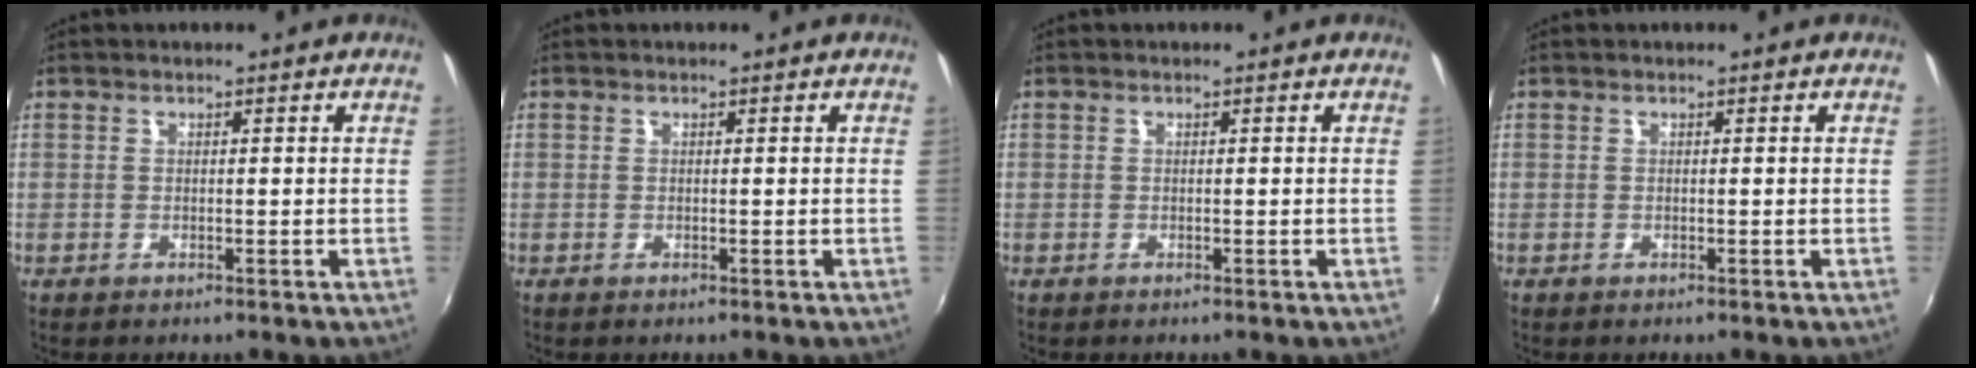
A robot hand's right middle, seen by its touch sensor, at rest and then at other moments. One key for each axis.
{"total": 0.0}
{"total": 0.0}
{"total": 0.0}